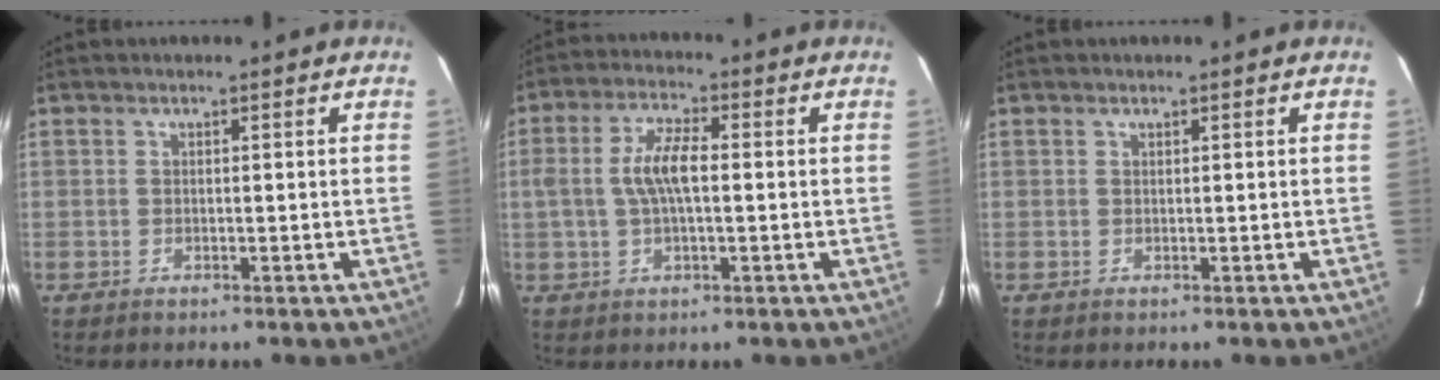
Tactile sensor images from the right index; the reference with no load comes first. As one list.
[{"total": 7.0, "force": [0.0, 2.7, 6.5], "torque": [-0.128, 0.011, 0.002]}, {"total": 0.0}]